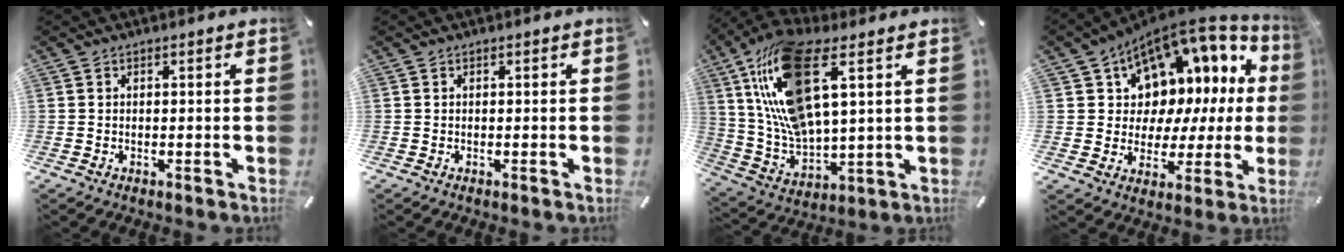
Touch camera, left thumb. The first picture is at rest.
{"total": 0.0}
{"total": 19.3, "force": [8.5, 7.7, 15.6], "torque": [-0.355, -0.033, 0.141]}
{"total": 10.8, "force": [6.8, 7.7, 3.3], "torque": [-0.058, -0.085, 0.124]}